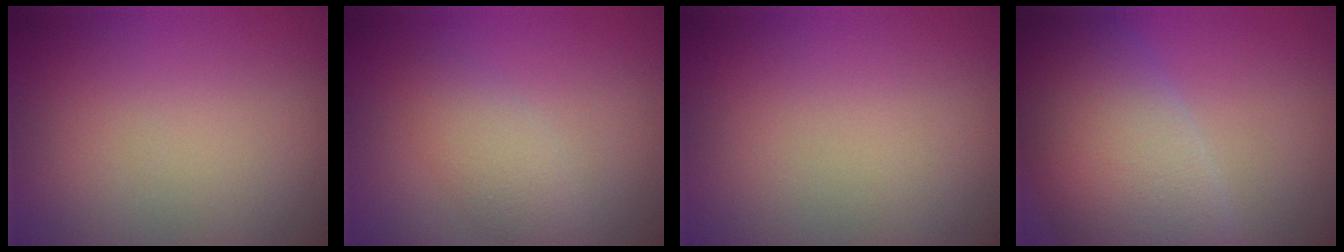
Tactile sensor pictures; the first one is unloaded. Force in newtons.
{"total": 2.7, "press": 2.6, "slide": 0.1}
{"total": 0.0}
{"total": 11.6, "press": 11.5, "slide": 0.6}